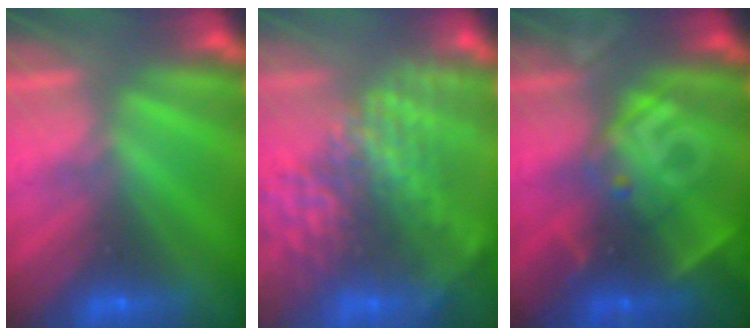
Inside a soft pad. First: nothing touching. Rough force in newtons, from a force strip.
{"total": 5.8}
{"total": 2.8}